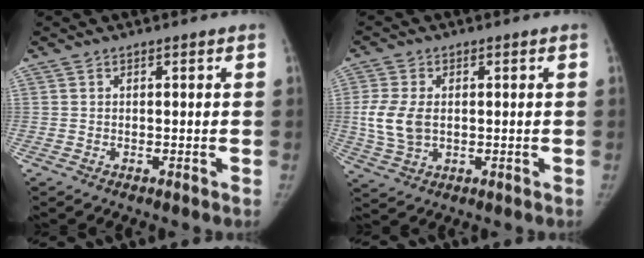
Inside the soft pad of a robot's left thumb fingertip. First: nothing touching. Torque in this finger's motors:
{"motor_torque": [0.17, 0.19, 0.94, 0.14, 0.27]}